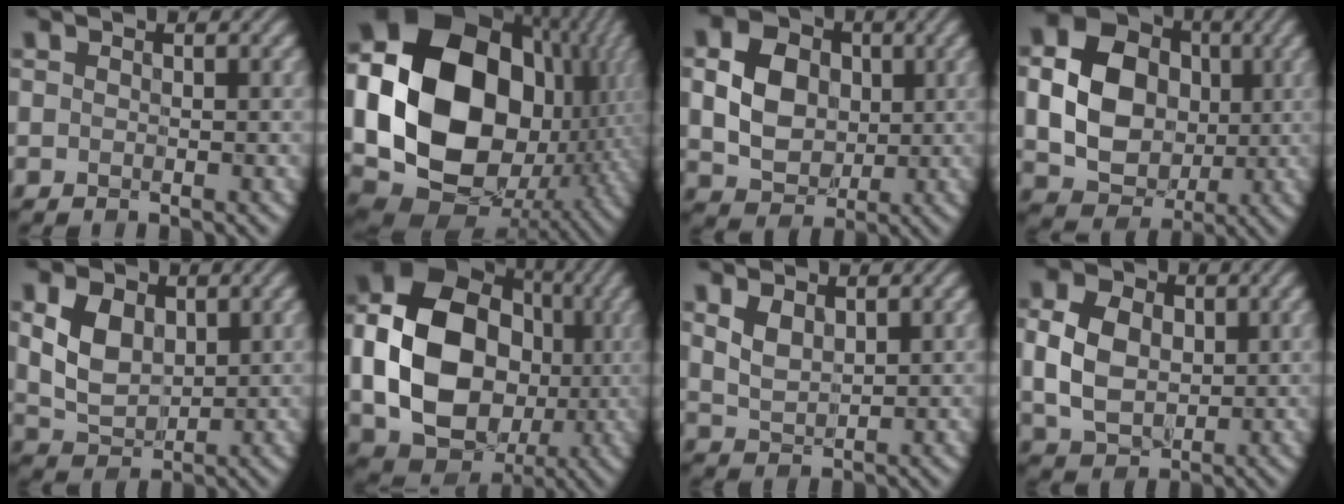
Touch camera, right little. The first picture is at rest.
{"total": 21.0, "force": [0.8, 16.3, 13.2], "torque": [-0.309, -0.016, 0.051]}
{"total": 5.9, "force": [0.0, 4.7, 3.5], "torque": [-0.085, -0.002, -0.005]}
{"total": 11.7, "force": [0.1, 9.7, 6.5], "torque": [-0.140, -0.003, 0.007]}
{"total": 4.3, "force": [0.4, 3.0, 3.0], "torque": [-0.067, -0.007, 0.010]}
{"total": 15.4, "force": [-1.1, 12.0, 9.6], "torque": [-0.201, -0.013, -0.020]}
{"total": 1.9, "force": [0.6, 1.1, 1.4], "torque": [-0.035, -0.006, 0.017]}
{"total": 5.4, "force": [-0.1, 4.0, 3.7], "torque": [-0.085, 0.000, -0.002]}